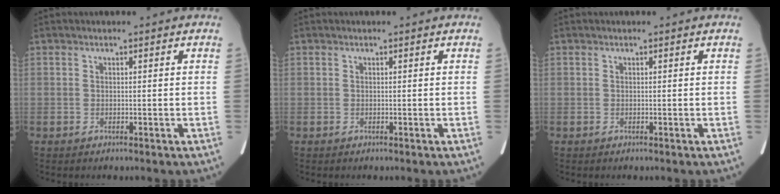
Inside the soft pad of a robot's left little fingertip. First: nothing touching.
{"total": 0.0}
{"total": 0.0}